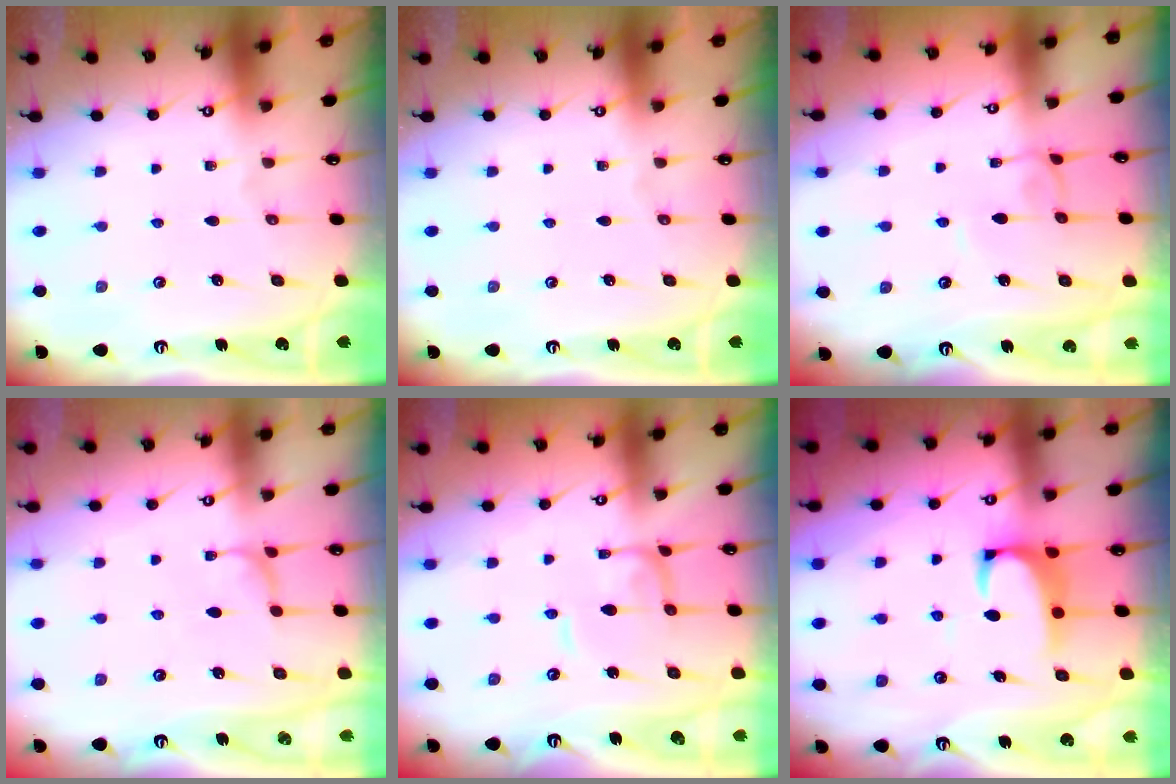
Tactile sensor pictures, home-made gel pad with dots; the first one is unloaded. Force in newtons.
{"total": 0.0}
{"total": 3.4, "press": 3.4, "slide": 0.1}
{"total": 2.1, "press": 2.0, "slide": 0.3}
{"total": 0.7, "press": 0.7, "slide": 0.3}
{"total": 2.2, "press": 2.0, "slide": 0.9}